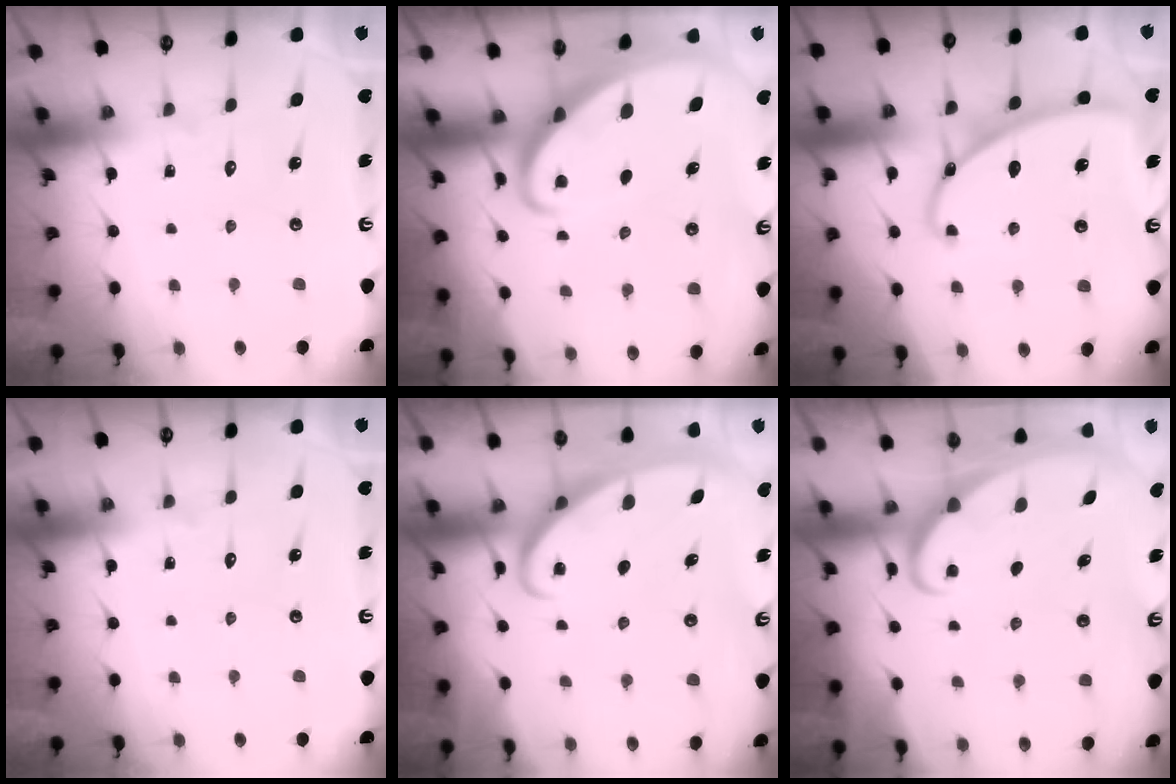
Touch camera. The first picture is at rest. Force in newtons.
{"total": 3.6, "press": 3.6, "slide": 0.4}
{"total": 9.0, "press": 9.0, "slide": 0.5}
{"total": 0.0}
{"total": 2.7, "press": 2.7, "slide": 0.4}
{"total": 2.1, "press": 2.1, "slide": 0.3}